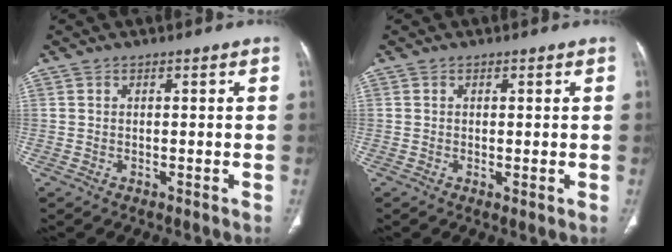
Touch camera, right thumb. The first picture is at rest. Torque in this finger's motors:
{"motor_torque": [-0.60, -0.23, -0.52, -0.03, -0.02]}